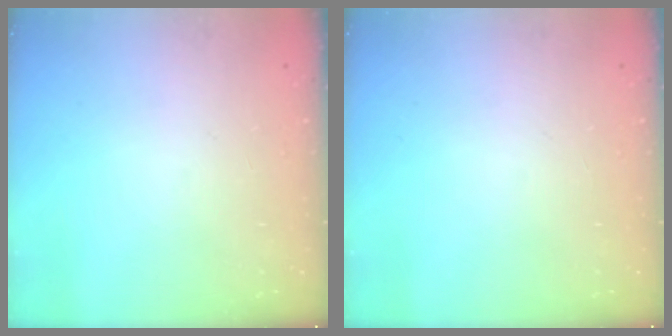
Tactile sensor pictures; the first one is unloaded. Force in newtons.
{"total": 0.0}